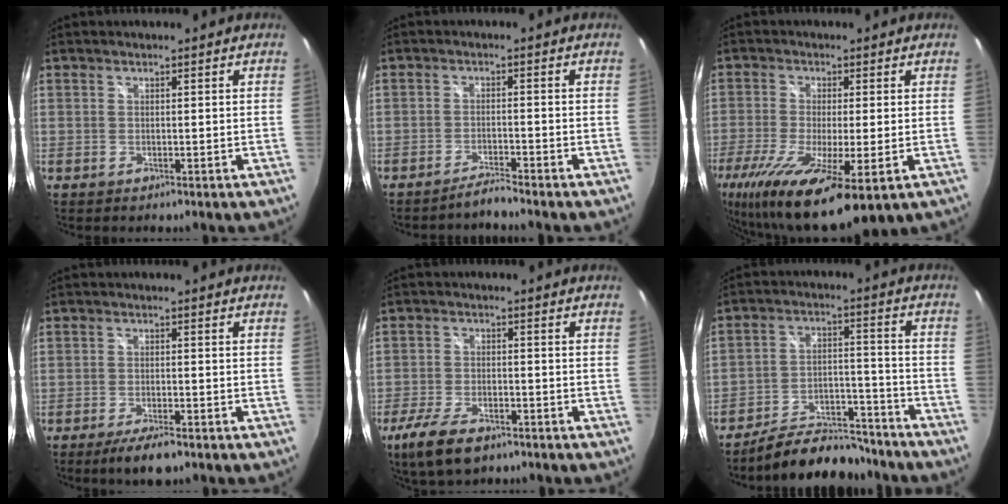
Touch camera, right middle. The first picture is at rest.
{"total": 2.8, "force": [-2.7, -0.6, 0.5], "torque": [-0.024, -0.001, -0.053]}
{"total": 18.1, "force": [-9.1, 4.1, 15.1], "torque": [-0.304, -0.079, -0.152]}
{"total": 5.7, "force": [-4.2, 1.2, 3.6], "torque": [-0.081, -0.012, -0.071]}
{"total": 11.4, "force": [-7.7, 4.1, 7.2], "torque": [-0.176, -0.033, -0.147]}
{"total": 13.9, "force": [-12.5, 4.6, 4.2], "torque": [-0.079, 0.025, -0.178]}